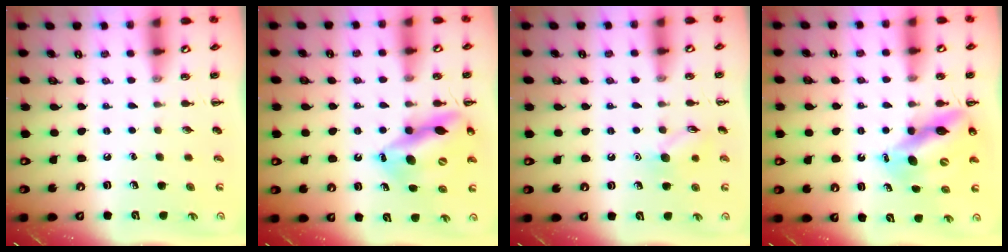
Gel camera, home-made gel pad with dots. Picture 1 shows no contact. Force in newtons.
{"total": 15.7, "press": 15.0, "slide": 4.5}
{"total": 8.4, "press": 8.4, "slide": 0.8}
{"total": 12.8, "press": 12.4, "slide": 3.4}